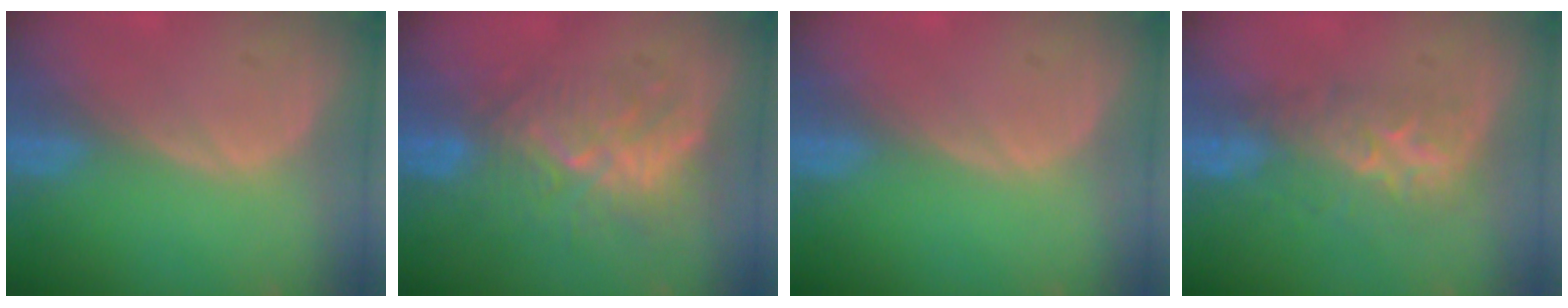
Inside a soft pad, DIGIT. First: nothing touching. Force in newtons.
{"total": 9.3, "press": 8.6, "slide": 3.5}
{"total": 0.0}
{"total": 8.2, "press": 7.4, "slide": 3.7}